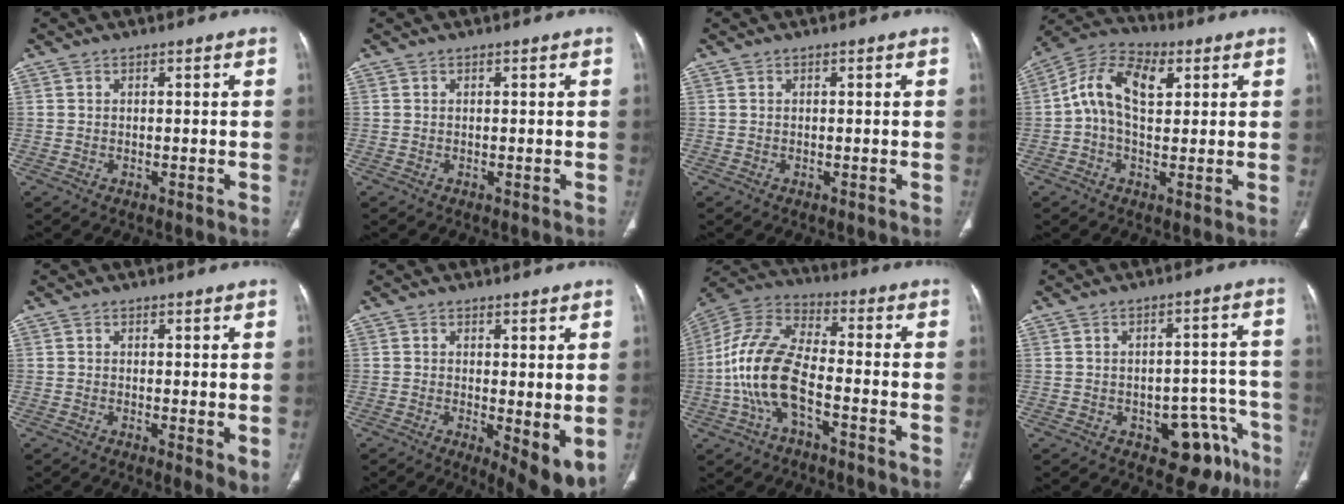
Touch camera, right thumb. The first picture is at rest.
{"total": 0.0}
{"total": 0.0}
{"total": 11.7, "force": [2.4, 7.0, 9.0], "torque": [-0.151, 0.023, 0.036]}
{"total": 3.3, "force": [-0.1, 1.1, 3.1], "torque": [-0.048, -0.013, -0.004]}
{"total": 7.2, "force": [-0.6, 2.5, 6.7], "torque": [-0.097, -0.022, -0.005]}
{"total": 14.4, "force": [-4.0, 6.6, 12.1], "torque": [-0.259, 0.038, -0.082]}
{"total": 10.5, "force": [-5.6, 6.0, 6.5], "torque": [-0.038, 0.045, -0.064]}